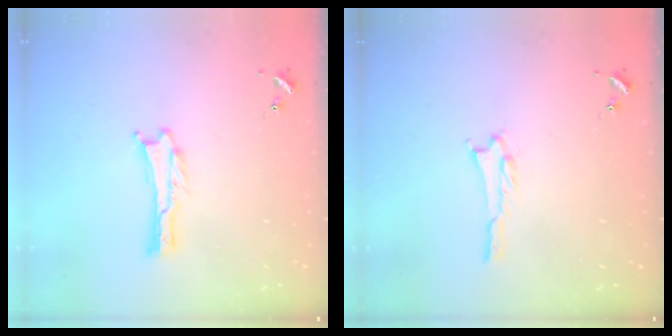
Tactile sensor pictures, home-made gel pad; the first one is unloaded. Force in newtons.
{"total": 1.0, "press": 1.0, "slide": 0.2}